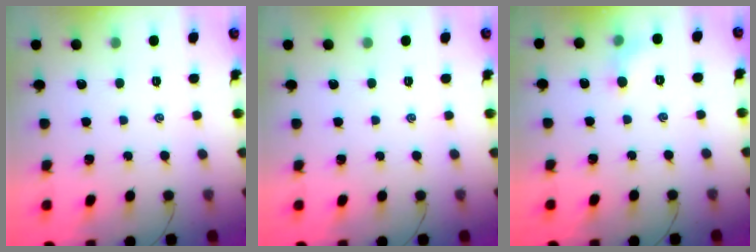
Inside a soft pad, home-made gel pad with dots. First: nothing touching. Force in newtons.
{"total": 0.0}
{"total": 4.7, "press": 4.4, "slide": 1.6}